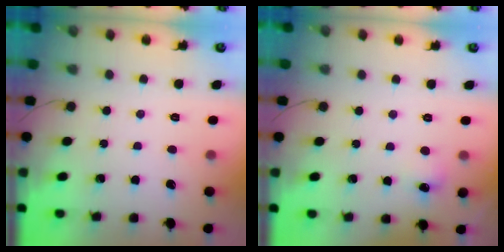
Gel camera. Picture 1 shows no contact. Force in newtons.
{"total": 5.1, "press": 5.0, "slide": 1.3}